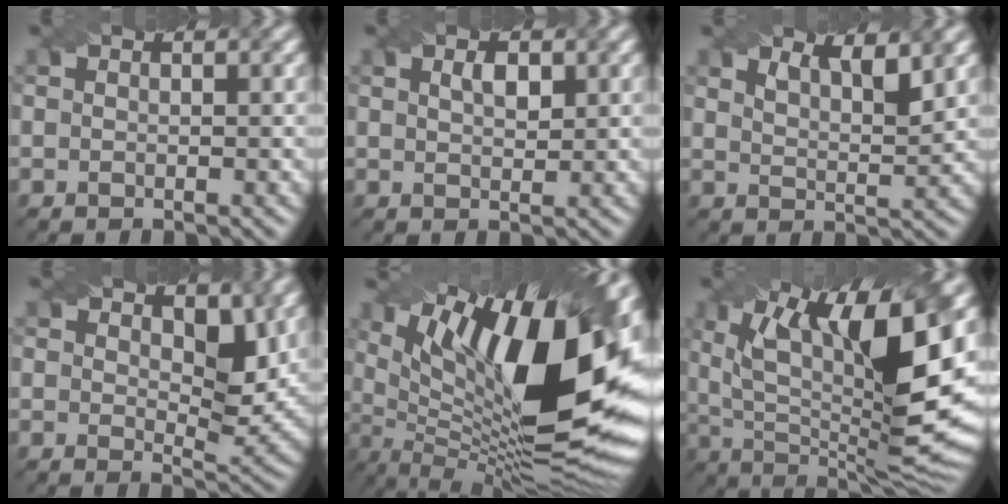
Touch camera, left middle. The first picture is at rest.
{"total": 1.7, "force": [0.8, 0.8, 1.3], "torque": [-0.026, 0.002, 0.017]}
{"total": 4.0, "force": [2.6, 1.3, 2.7], "torque": [-0.030, 0.006, 0.031]}
{"total": 4.0, "force": [1.5, 2.1, 3.1], "torque": [-0.046, -0.014, 0.027]}
{"total": 18.3, "force": [4.8, 6.8, 16.4], "torque": [-0.255, 0.008, 0.091]}
{"total": 15.1, "force": [4.8, 4.9, 13.5], "torque": [-0.220, -0.010, 0.083]}